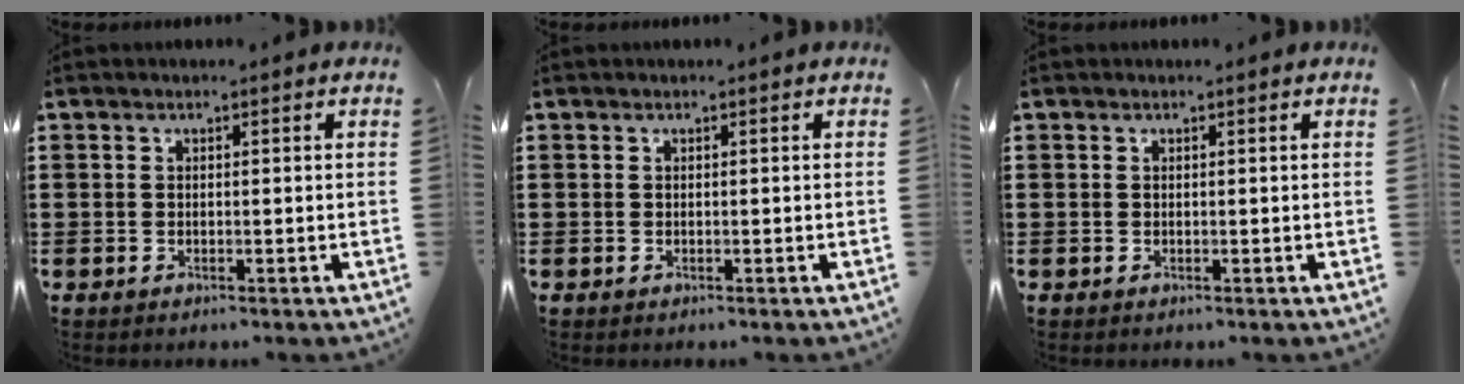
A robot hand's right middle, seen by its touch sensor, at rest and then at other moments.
{"total": 0.0}
{"total": 0.0}